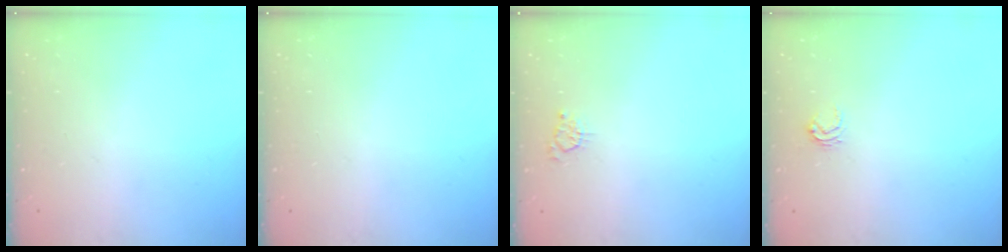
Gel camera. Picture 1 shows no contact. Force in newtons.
{"total": 0.0}
{"total": 2.5, "press": 2.5, "slide": 0.3}
{"total": 3.3, "press": 3.3, "slide": 0.4}